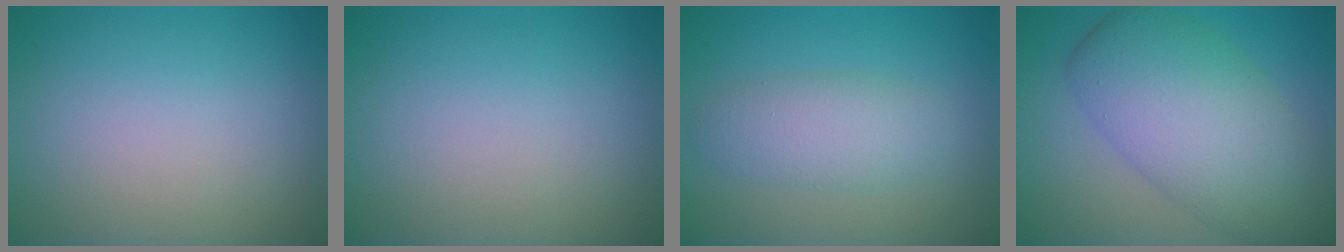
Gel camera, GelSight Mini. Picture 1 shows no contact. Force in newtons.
{"total": 0.0}
{"total": 3.5, "press": 3.5, "slide": 0.2}
{"total": 8.6, "press": 8.5, "slide": 0.5}